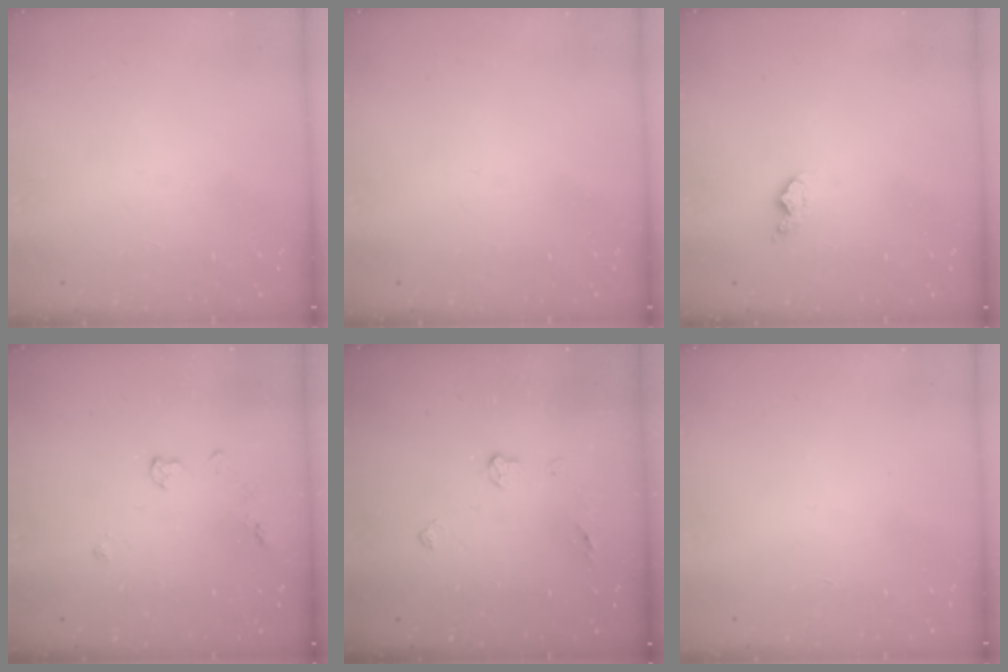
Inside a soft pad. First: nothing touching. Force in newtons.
{"total": 0.0}
{"total": 6.4, "press": 6.3, "slide": 0.8}
{"total": 5.2, "press": 5.1, "slide": 0.8}
{"total": 5.4, "press": 5.4, "slide": 0.5}
{"total": 0.0}